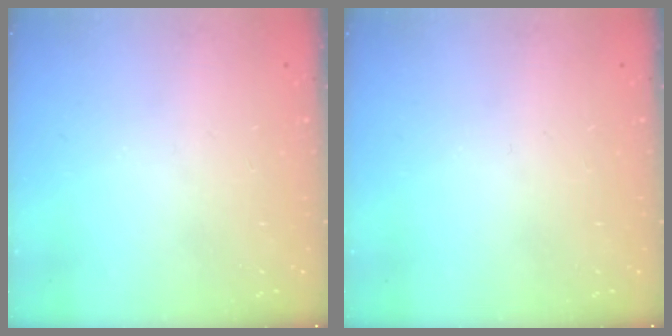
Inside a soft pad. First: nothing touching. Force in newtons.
{"total": 0.0}